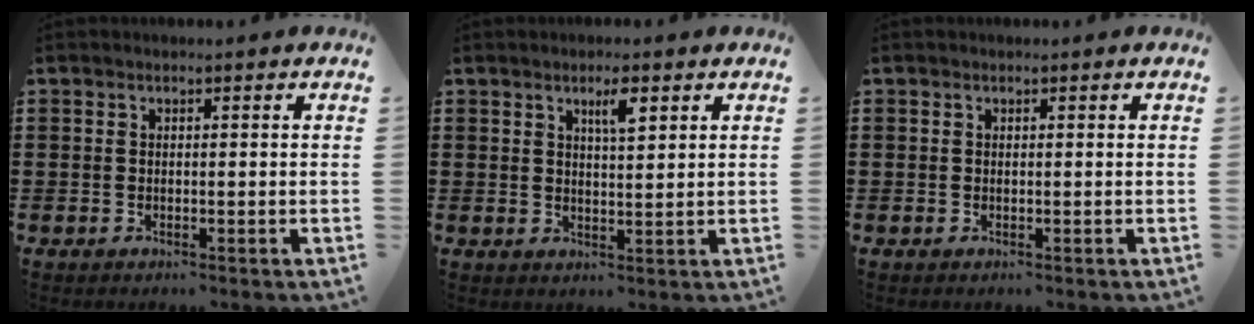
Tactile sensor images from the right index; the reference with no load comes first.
{"total": 3.1, "force": [1.7, 0.5, 2.5], "torque": [-0.044, 0.001, 0.026]}
{"total": 0.0}